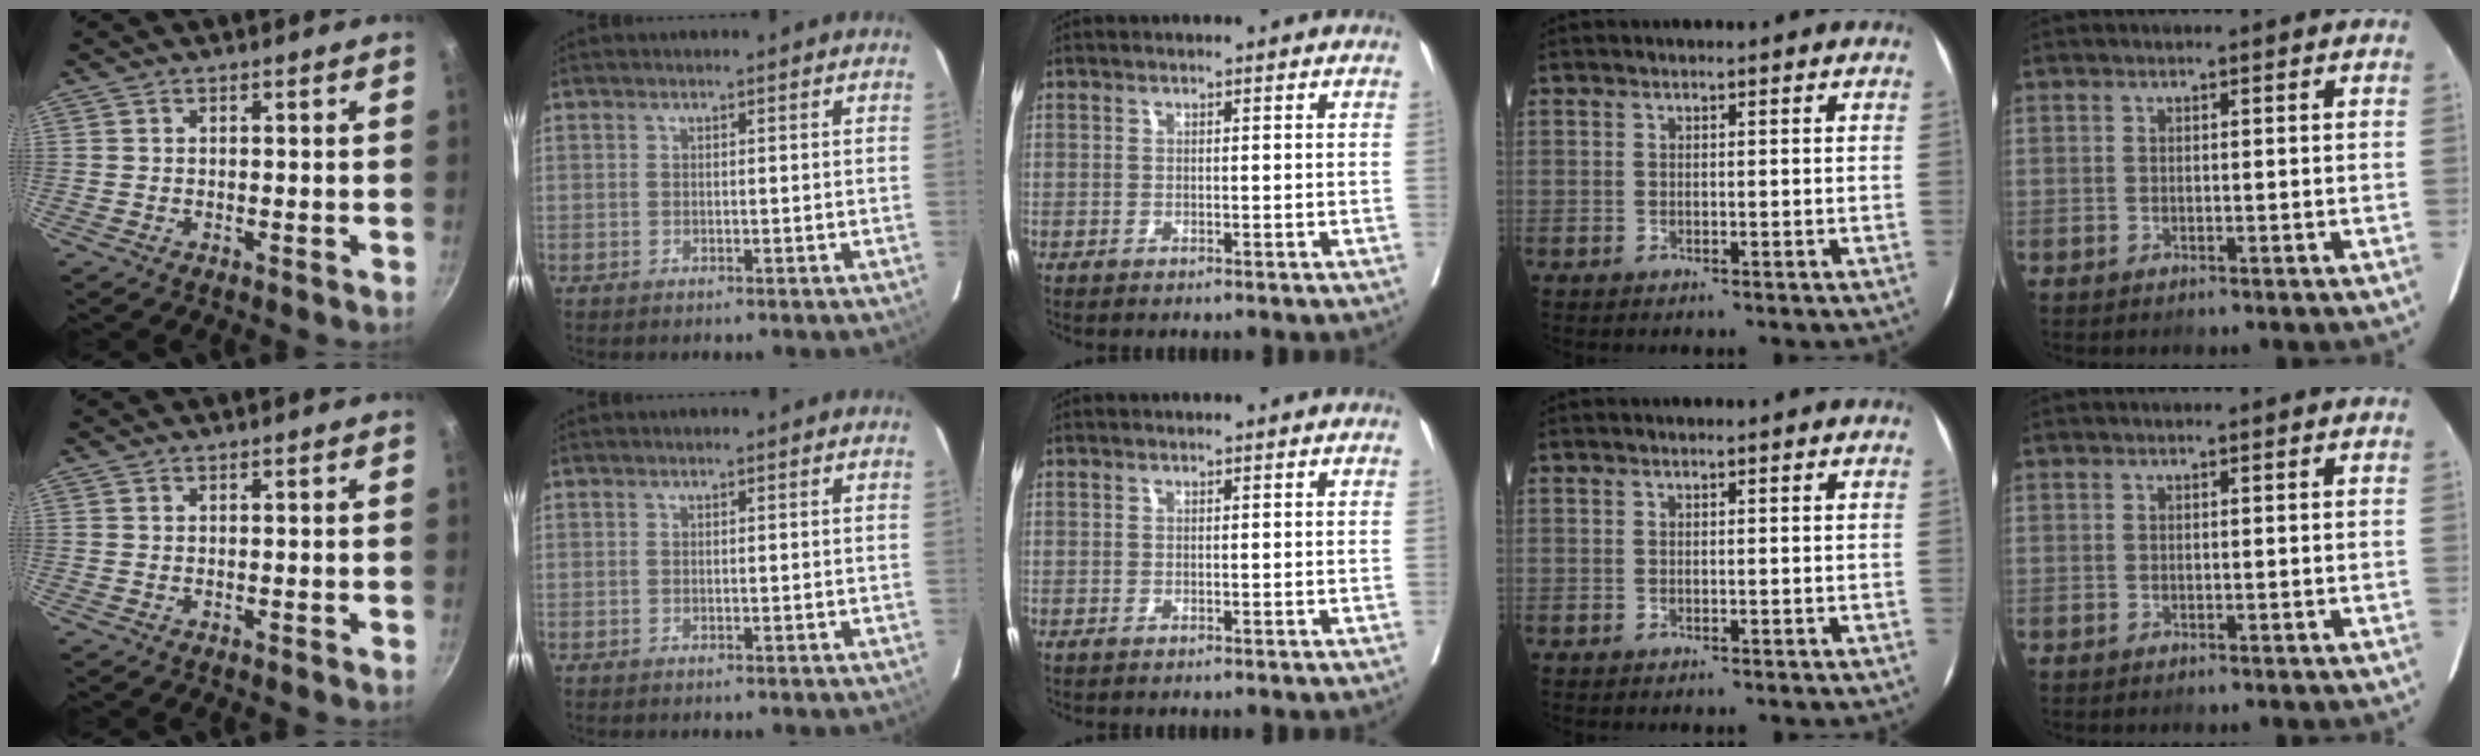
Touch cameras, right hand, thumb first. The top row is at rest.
{}